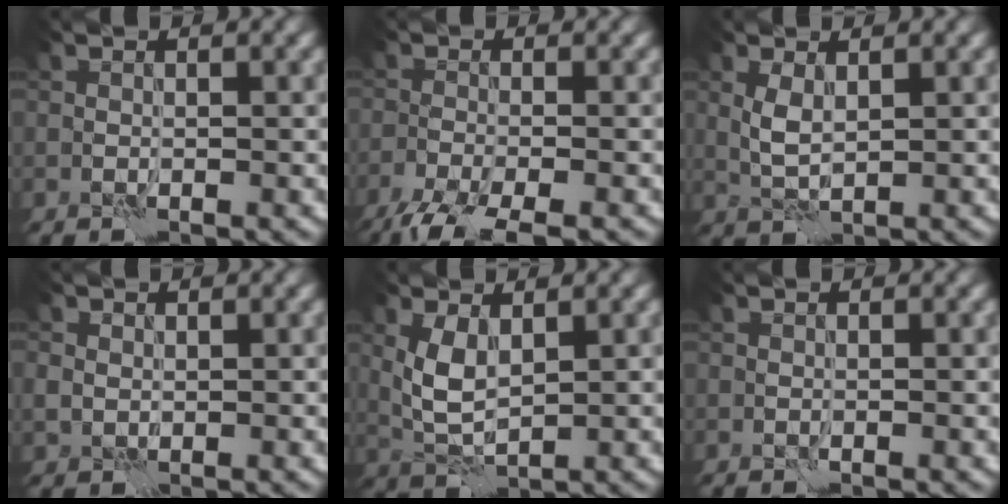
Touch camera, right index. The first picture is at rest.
{"total": 6.0, "force": [-4.8, 1.2, 3.4], "torque": [-0.058, -0.027, -0.088]}
{"total": 1.9, "force": [0.8, 0.8, 1.5], "torque": [-0.040, 0.000, 0.019]}
{"total": 1.3, "force": [0.4, 1.2, 0.3], "torque": [-0.006, -0.004, 0.009]}
{"total": 3.5, "force": [1.3, 1.8, 2.7], "torque": [-0.067, 0.000, 0.027]}
{"total": 0.0}